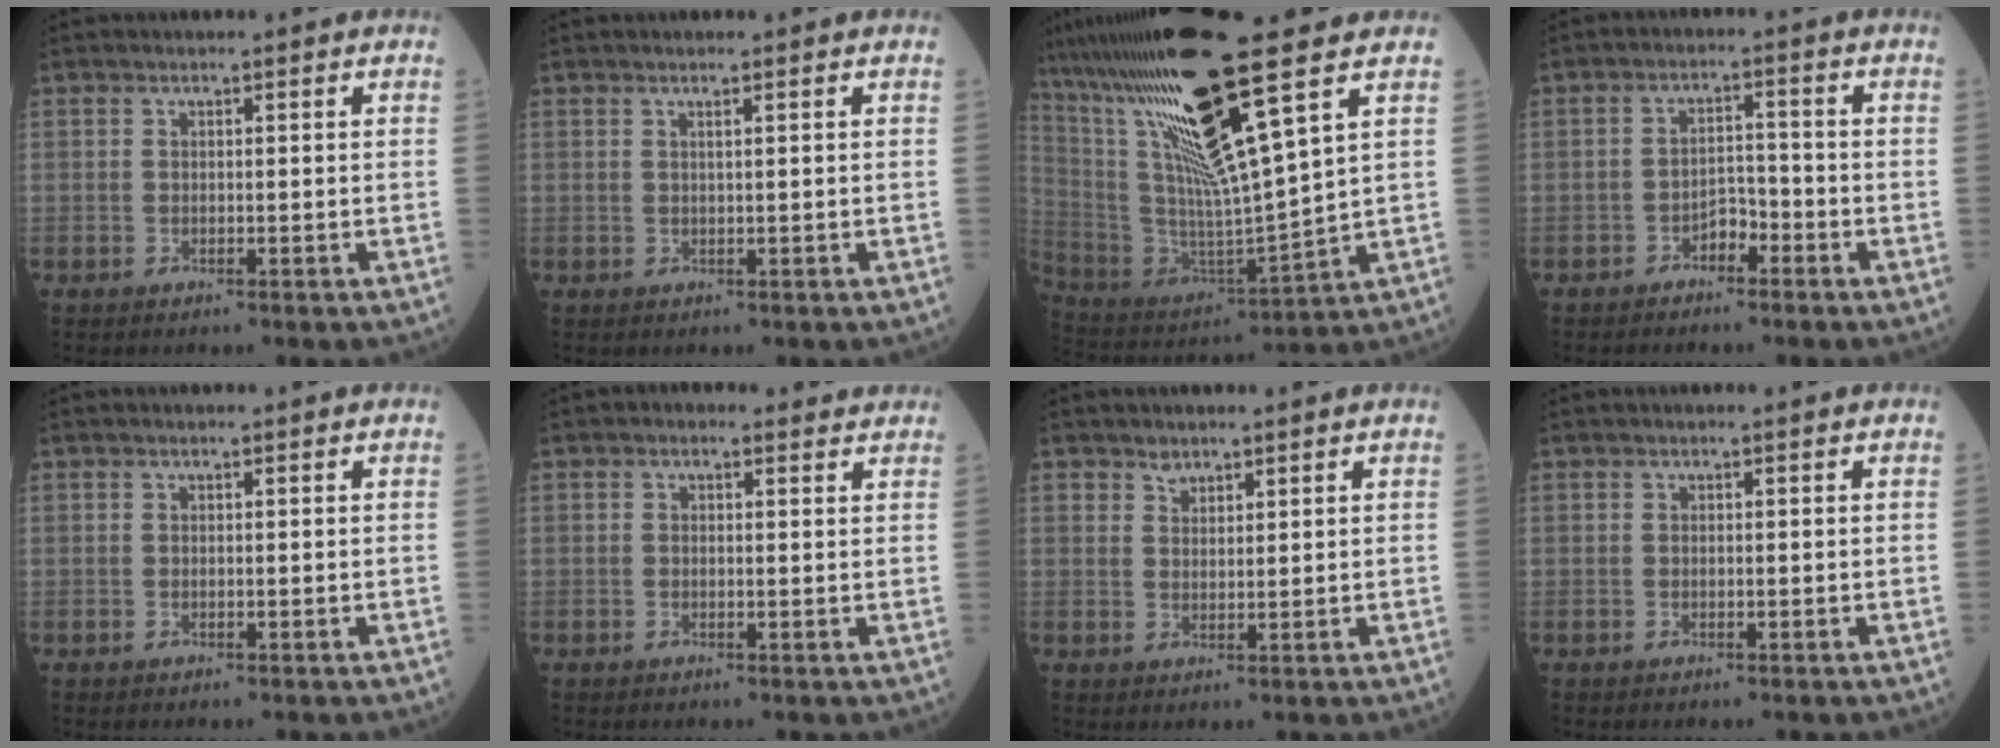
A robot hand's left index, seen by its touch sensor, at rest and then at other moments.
{"total": 0.7, "force": [0.4, -0.1, 0.6], "torque": [-0.015, -0.002, 0.011]}
{"total": 21.4, "force": [12.1, 0.2, 17.6], "torque": [-0.340, -0.008, 0.219]}
{"total": 3.0, "force": [-2.3, 1.4, 1.4], "torque": [-0.023, 0.002, -0.042]}
{"total": 0.0}
{"total": 2.5, "force": [1.6, 1.8, 0.6], "torque": [-0.006, 0.014, 0.018]}
{"total": 1.8, "force": [1.4, 1.0, 0.3], "torque": [-0.007, -0.001, 0.026]}
{"total": 0.0}